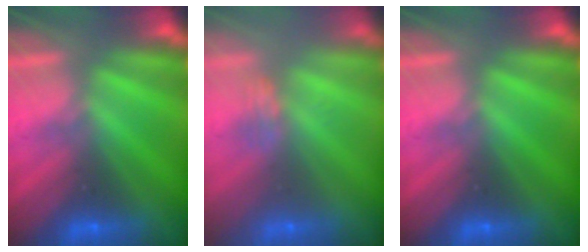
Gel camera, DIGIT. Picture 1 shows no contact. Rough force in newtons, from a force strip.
{"total": 2.4}
{"total": 0.0}